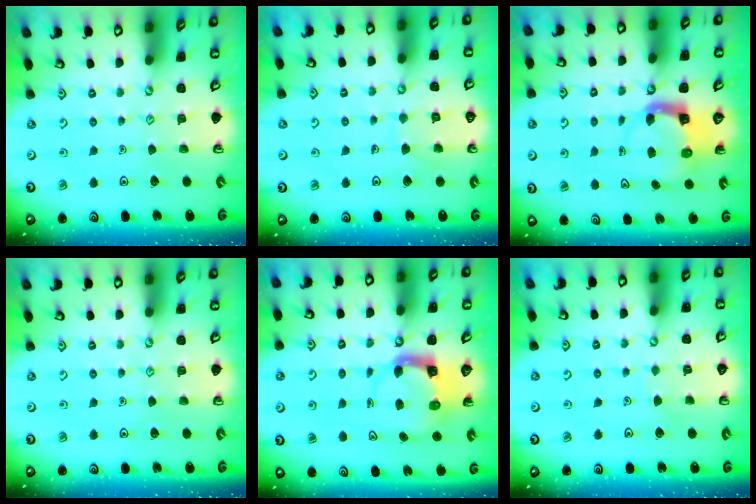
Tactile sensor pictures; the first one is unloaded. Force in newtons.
{"total": 6.8, "press": 6.8, "slide": 0.5}
{"total": 3.7, "press": 3.7, "slide": 0.6}
{"total": 0.0}
{"total": 3.6, "press": 3.6, "slide": 0.5}
{"total": 2.7, "press": 2.7, "slide": 0.2}